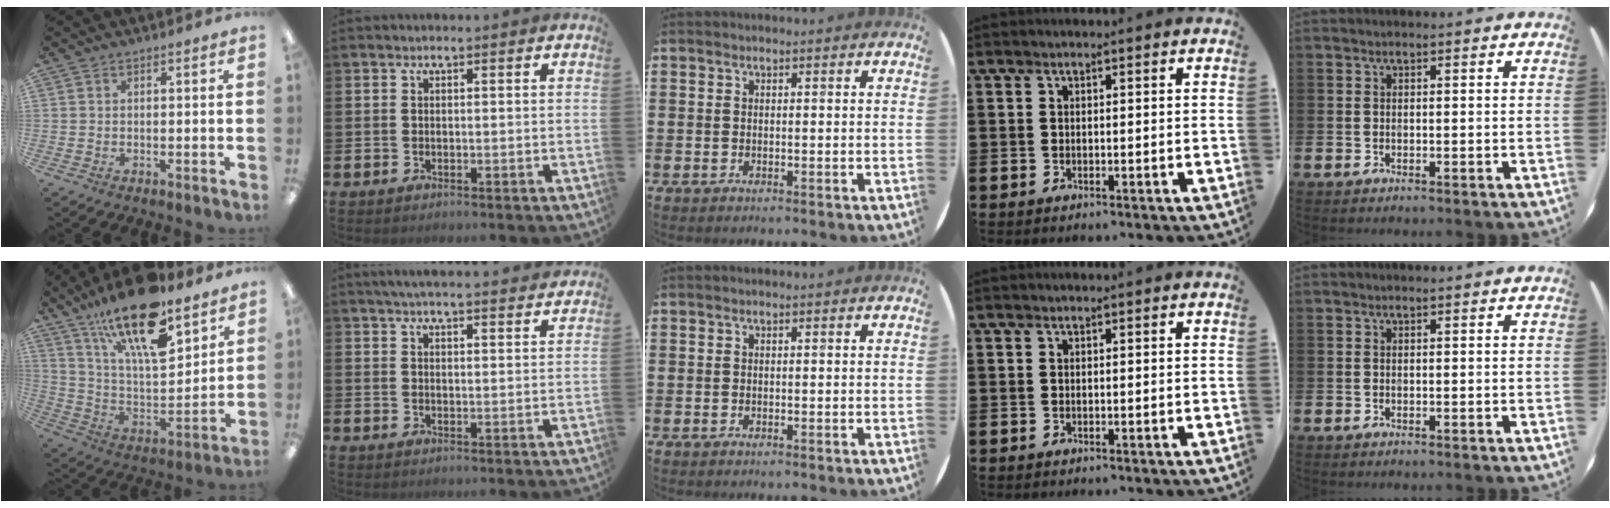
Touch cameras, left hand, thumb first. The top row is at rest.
{"thumb": {"total": 23.2, "force": [15.6, 8.1, 15.2], "torque": [-0.251, -0.091, 0.263]}, "index": {"total": 4.2, "force": [4.1, -0.1, 0.8], "torque": [-0.018, -0.020, 0.073]}}